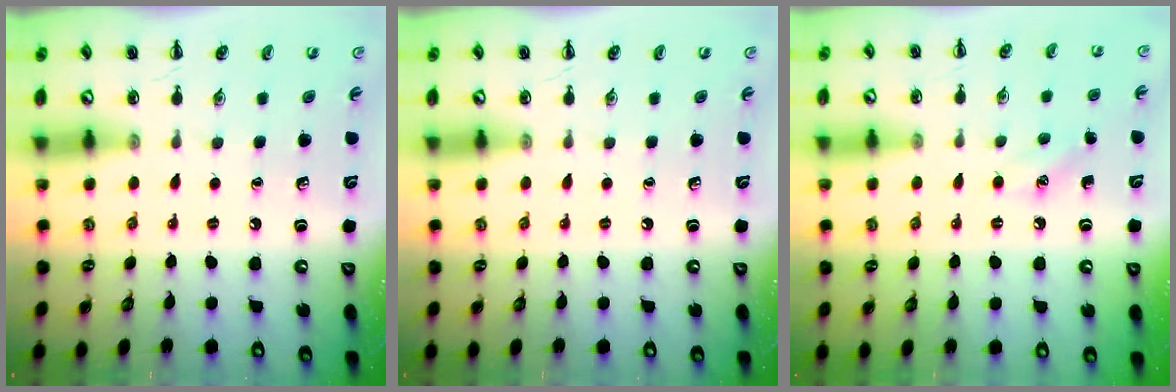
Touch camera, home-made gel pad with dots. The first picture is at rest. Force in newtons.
{"total": 0.0}
{"total": 6.7, "press": 6.5, "slide": 1.7}